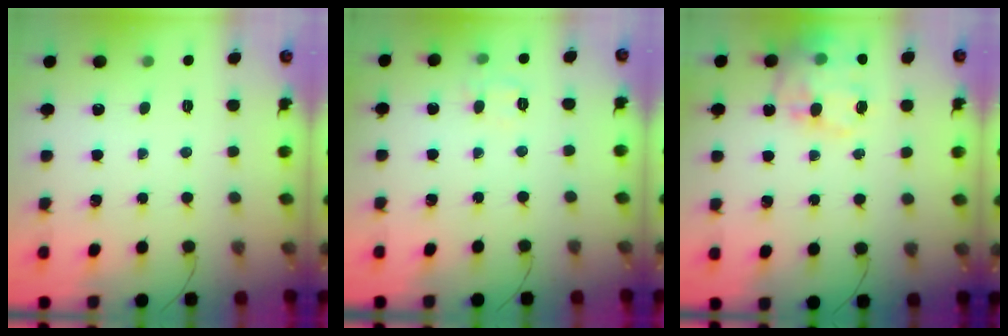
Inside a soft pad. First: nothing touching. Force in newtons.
{"total": 7.1, "press": 6.9, "slide": 1.7}
{"total": 16.9, "press": 16.5, "slide": 3.8}